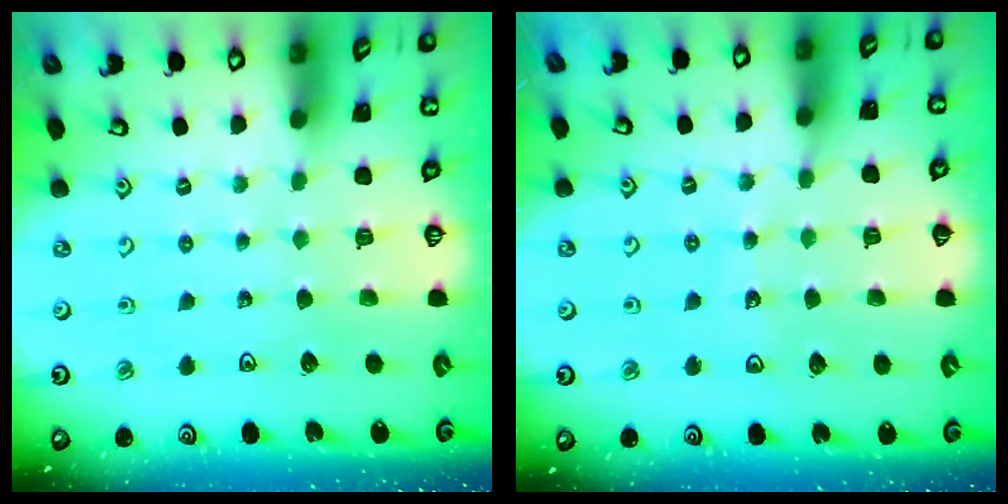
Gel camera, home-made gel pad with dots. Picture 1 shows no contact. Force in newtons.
{"total": 8.2, "press": 7.6, "slide": 3.0}